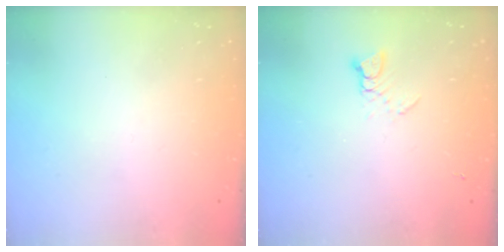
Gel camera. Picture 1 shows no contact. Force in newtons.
{"total": 2.5, "press": 2.5, "slide": 0.3}